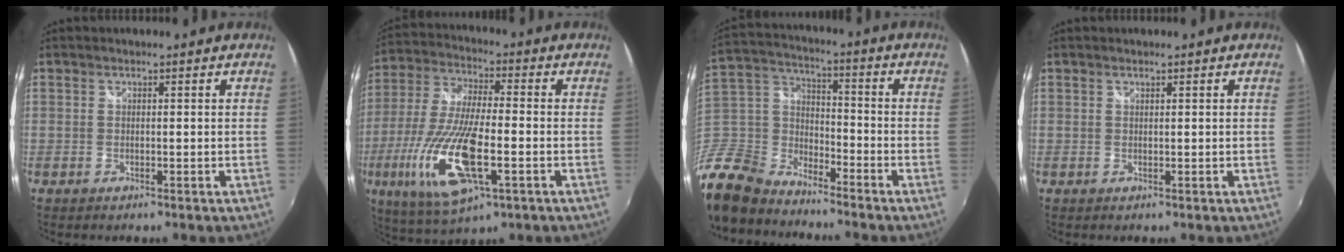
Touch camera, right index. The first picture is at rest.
{"total": 19.1, "force": [-5.9, 6.0, 17.2], "torque": [-0.361, -0.031, -0.110]}
{"total": 18.4, "force": [-13.9, 9.8, 7.1], "torque": [-0.212, 0.007, -0.272]}
{"total": 0.0}